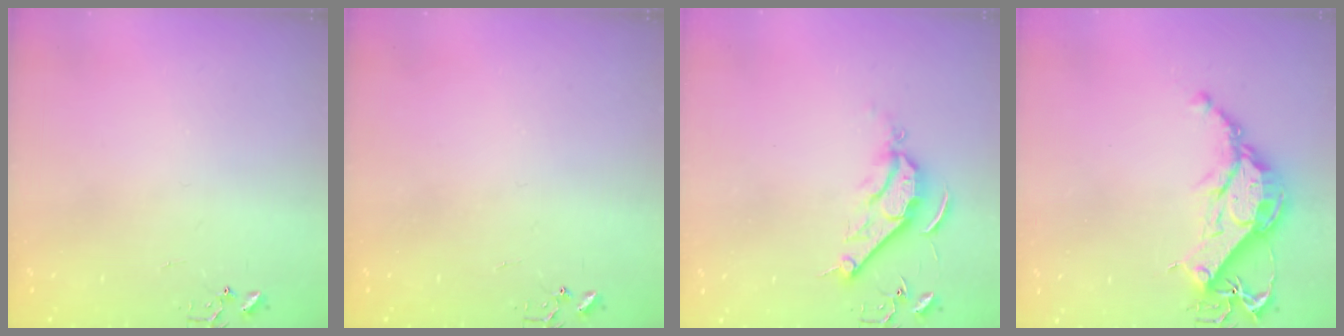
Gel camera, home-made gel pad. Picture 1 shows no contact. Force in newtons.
{"total": 0.0}
{"total": 9.1, "press": 9.1, "slide": 0.1}
{"total": 13.8, "press": 13.8, "slide": 1.1}